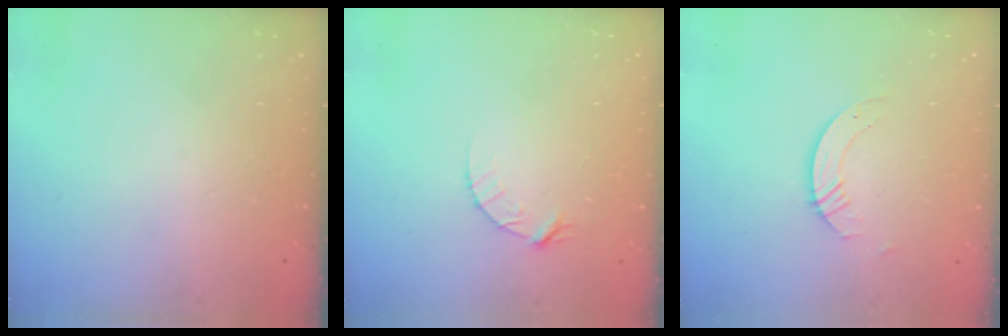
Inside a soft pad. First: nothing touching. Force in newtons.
{"total": 4.4, "press": 4.4, "slide": 0.4}
{"total": 3.5, "press": 3.5, "slide": 0.4}